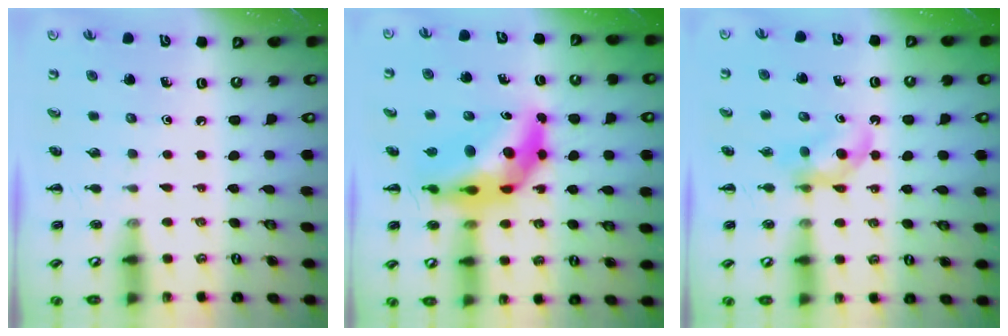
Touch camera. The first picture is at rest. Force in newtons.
{"total": 12.7, "press": 12.1, "slide": 3.9}
{"total": 4.0, "press": 3.9, "slide": 1.1}